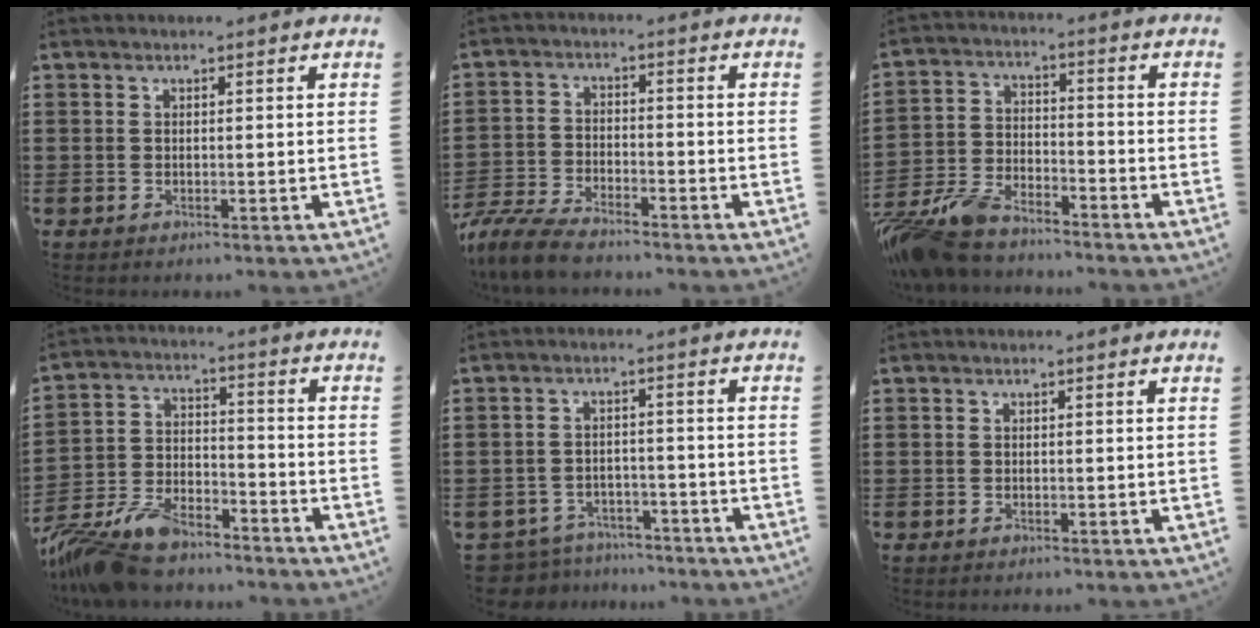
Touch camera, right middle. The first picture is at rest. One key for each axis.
{"total": 6.1, "fx": -5.6, "fy": 1.0, "fz": 2.2, "tx": -0.066, "ty": -0.002, "tz": -0.115}
{"total": 8.6, "fx": -8.2, "fy": 1.6, "fz": 2.0, "tx": -0.060, "ty": 0.011, "tz": -0.167}
{"total": 10.1, "fx": -9.0, "fy": 2.9, "fz": 3.4, "tx": -0.085, "ty": 0.014, "tz": -0.179}
{"total": 4.4, "fx": -4.3, "fy": 0.9, "fz": 0.0, "tx": -0.020, "ty": 0.003, "tz": -0.097}
{"total": 0.0}